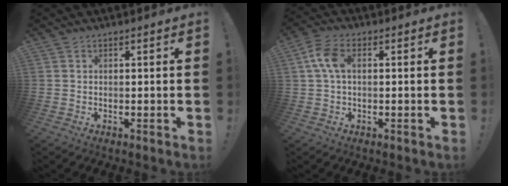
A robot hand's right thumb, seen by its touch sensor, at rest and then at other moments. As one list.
[{"total": 6.8, "force": [1.2, 4.1, 5.4], "torque": [-0.118, 0.011, 0.024]}]